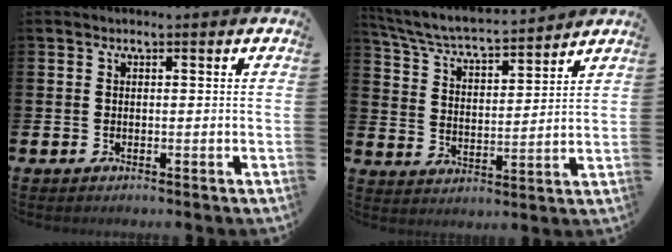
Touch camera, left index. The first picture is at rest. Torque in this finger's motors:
{"motor_torque": [0.84, -1.00, 0.27, 0.17]}